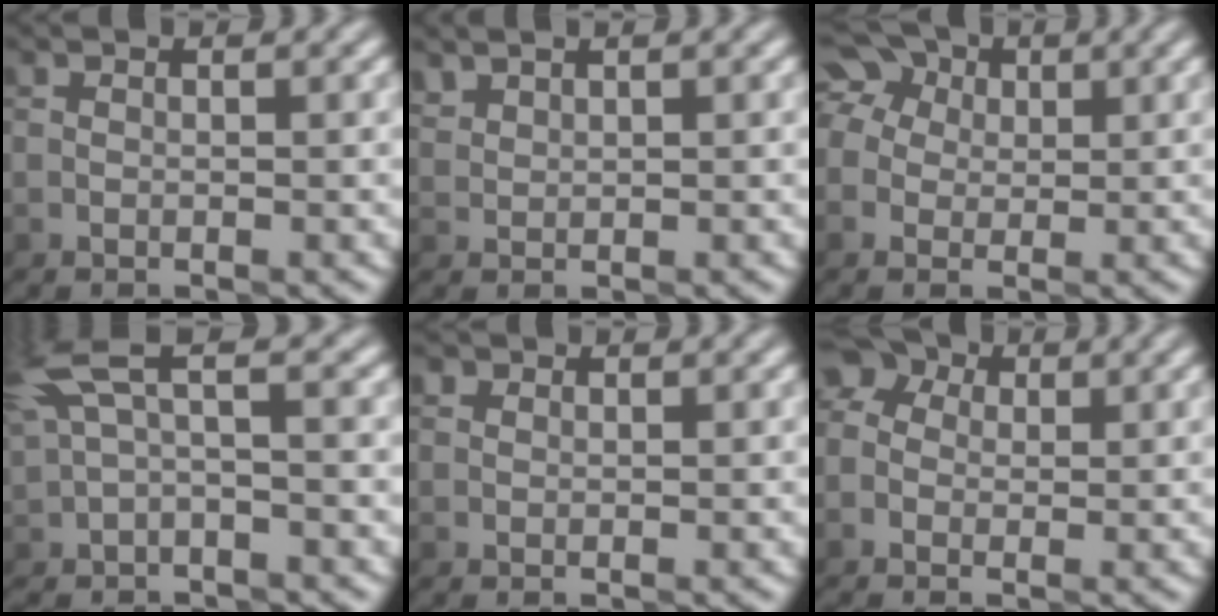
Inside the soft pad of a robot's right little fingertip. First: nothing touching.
{"total": 1.2, "force": [1.1, 0.5, 0.0], "torque": [-0.003, 0.003, 0.028]}
{"total": 7.6, "force": [2.8, 6.0, 3.6], "torque": [-0.064, 0.040, 0.020]}
{"total": 4.1, "force": [1.8, 1.2, 3.5], "torque": [-0.077, 0.011, 0.031]}
{"total": 1.1, "force": [0.7, 0.7, 0.4], "torque": [-0.005, -0.002, -0.001]}
{"total": 5.3, "force": [1.4, 4.2, 2.9], "torque": [-0.048, 0.028, -0.011]}